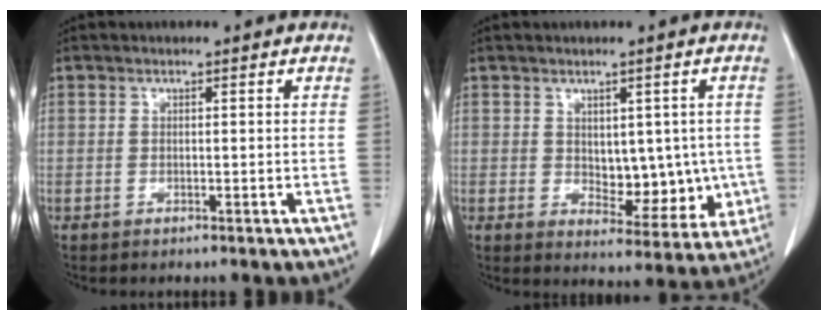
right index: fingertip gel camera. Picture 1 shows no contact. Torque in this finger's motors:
{"motor_torque": [0.25, 0.17, 0.01, 0.01]}